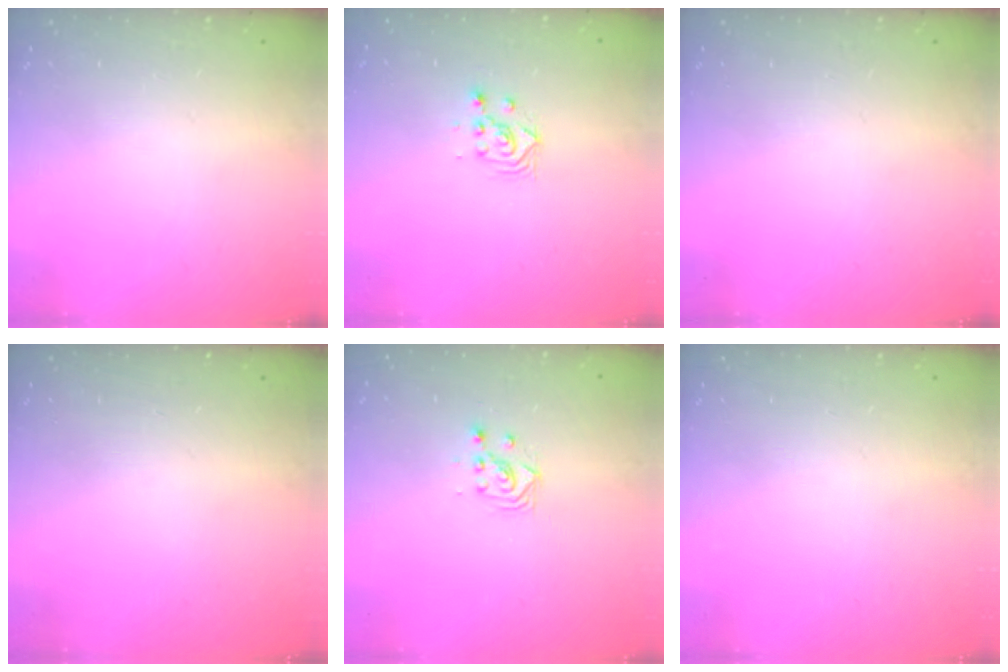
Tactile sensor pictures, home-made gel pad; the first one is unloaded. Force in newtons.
{"total": 3.0, "press": 3.0, "slide": 0.1}
{"total": 0.0}
{"total": 0.0}
{"total": 2.9, "press": 2.9, "slide": 0.2}
{"total": 0.0}